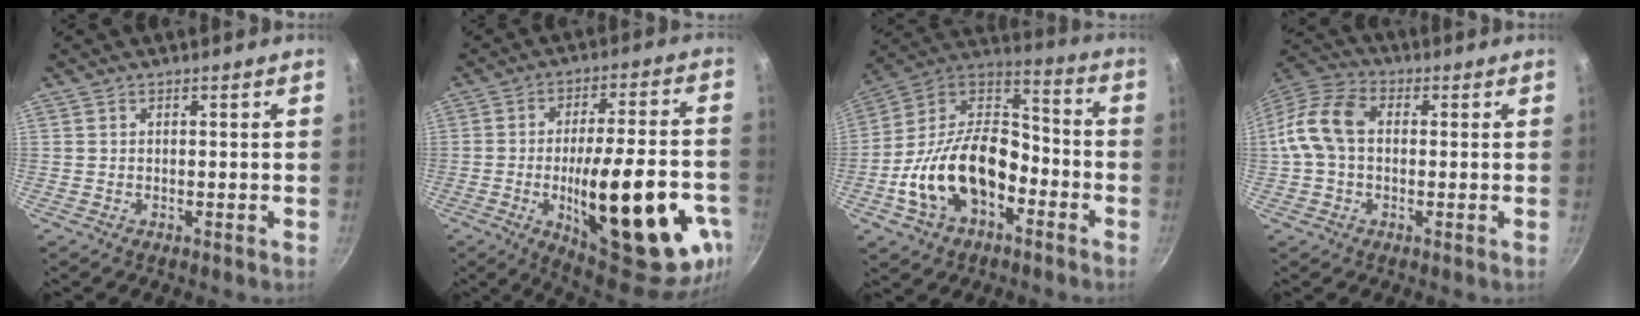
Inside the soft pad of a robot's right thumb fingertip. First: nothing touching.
{"total": 28.0, "force": [-8.7, 8.8, 25.1], "torque": [-0.322, 0.011, -0.111]}
{"total": 21.6, "force": [-7.2, 13.6, 15.1], "torque": [-0.252, 0.071, -0.140]}
{"total": 11.2, "force": [0.5, 7.9, 8.0], "torque": [-0.144, 0.031, -0.009]}